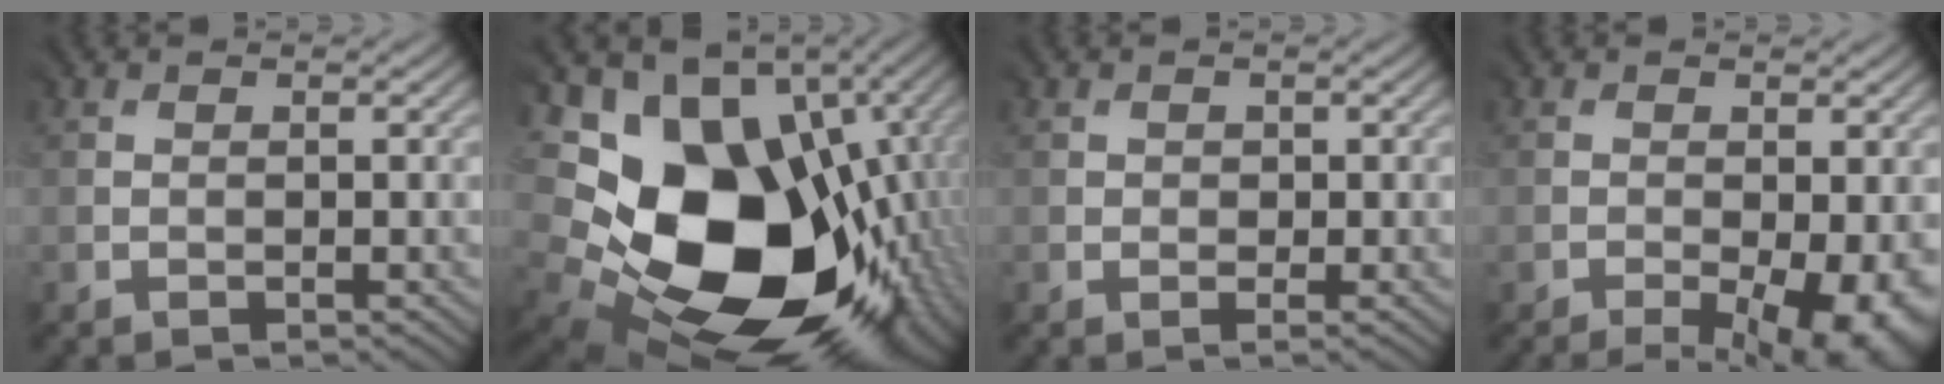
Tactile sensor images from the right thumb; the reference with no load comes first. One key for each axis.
{"total": 20.4, "fx": -0.5, "fy": 15.5, "fz": 13.3, "tx": -0.245, "ty": -0.049, "tz": 0.040}
{"total": 0.9, "fx": 0.1, "fy": 0.7, "fz": 0.5, "tx": -0.008, "ty": -0.004, "tz": 0.004}
{"total": 8.8, "fx": -3.1, "fy": 3.6, "fz": 7.4, "tx": -0.111, "ty": -0.021, "tz": -0.034}